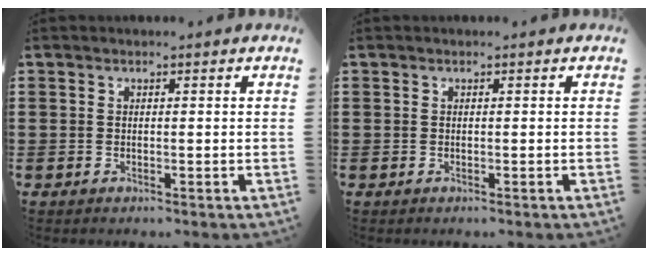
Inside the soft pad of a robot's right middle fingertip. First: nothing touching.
{"total": 0.0}